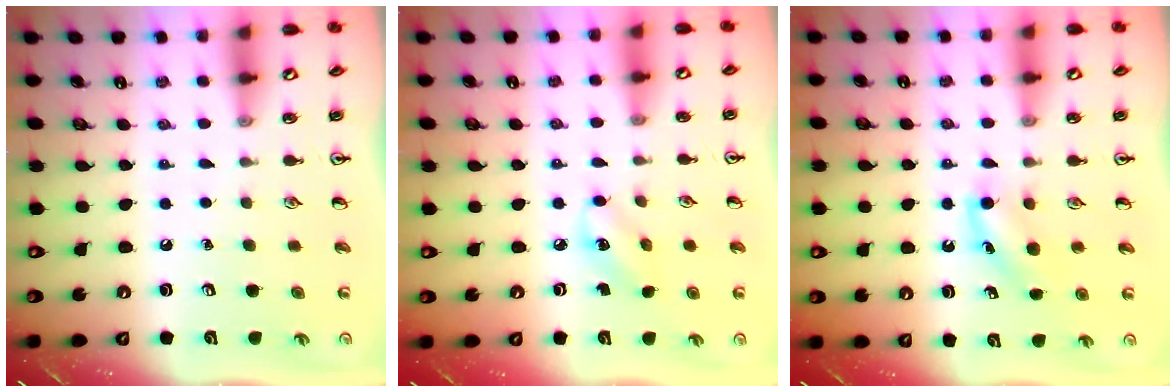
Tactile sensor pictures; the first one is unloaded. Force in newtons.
{"total": 3.7, "press": 3.6, "slide": 1.0}
{"total": 5.2, "press": 5.0, "slide": 1.2}